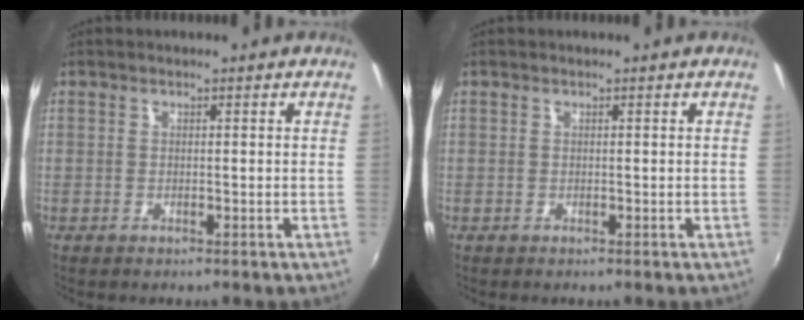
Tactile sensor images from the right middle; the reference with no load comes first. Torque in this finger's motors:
{"motor_torque": [0.07, -0.14, 0.00, 0.00]}